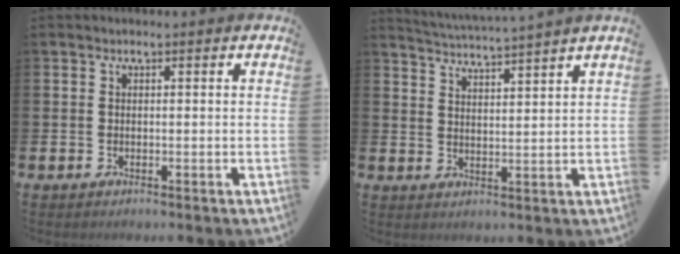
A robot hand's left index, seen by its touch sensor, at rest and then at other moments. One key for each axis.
{"total": 4.1, "fx": 4.0, "fy": -1.0, "fz": 0.2, "tx": -0.019, "ty": -0.028, "tz": 0.070}